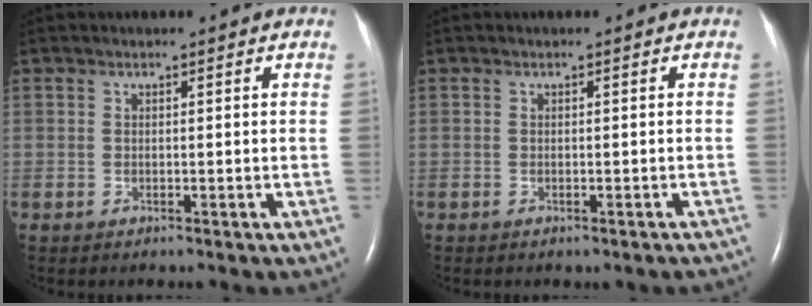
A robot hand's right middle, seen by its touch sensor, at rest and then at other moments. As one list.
[{"total": 2.8, "force": [-2.3, 1.0, 1.2], "torque": [-0.010, -0.002, -0.025]}]